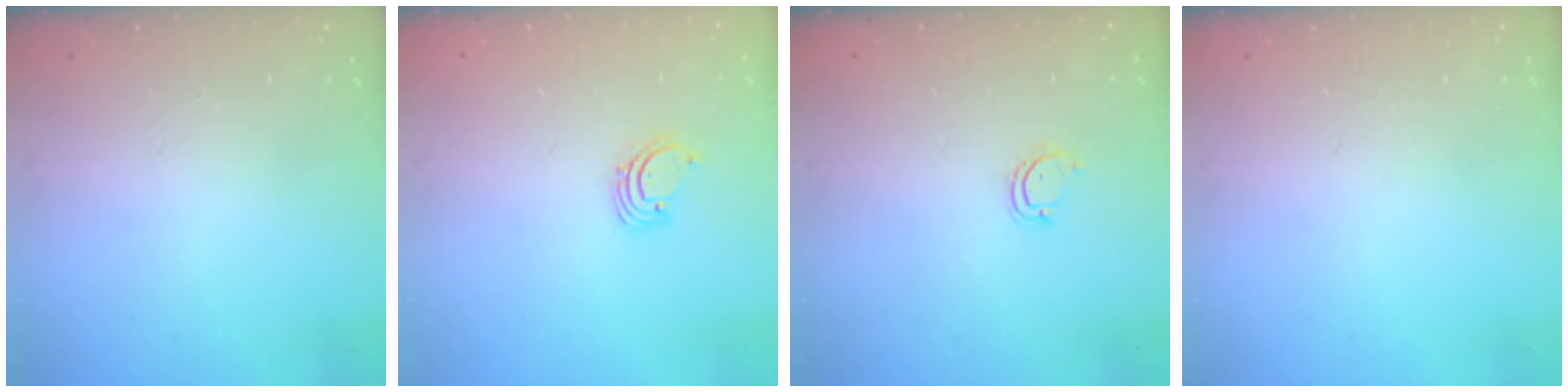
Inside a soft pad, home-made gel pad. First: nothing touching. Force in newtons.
{"total": 1.4, "press": 1.4, "slide": 0.1}
{"total": 3.9, "press": 3.9, "slide": 0.2}
{"total": 0.0}